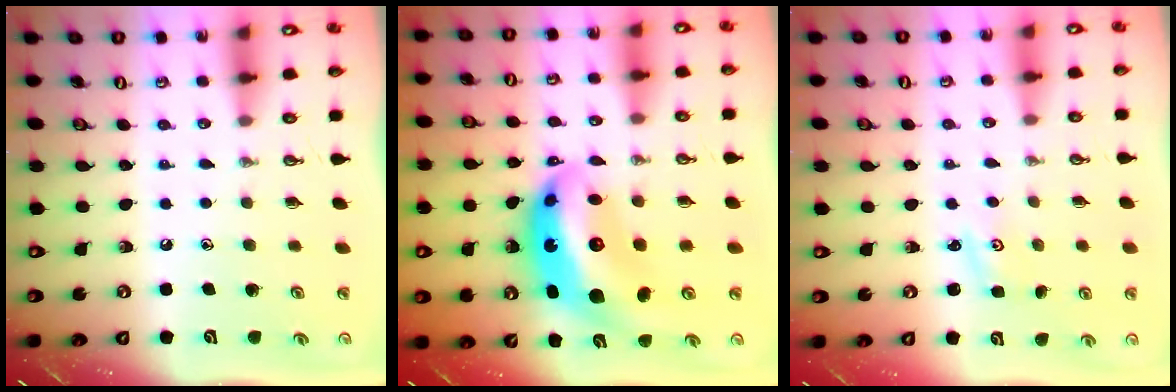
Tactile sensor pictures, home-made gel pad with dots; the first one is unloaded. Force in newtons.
{"total": 15.5, "press": 15.4, "slide": 1.5}
{"total": 1.2, "press": 1.2, "slide": 0.2}